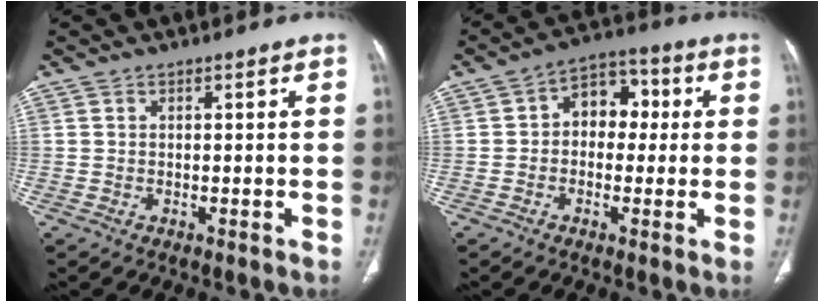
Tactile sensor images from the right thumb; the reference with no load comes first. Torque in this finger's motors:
{"motor_torque": [-0.38, 0.71, 0.39, 0.23, 0.09]}